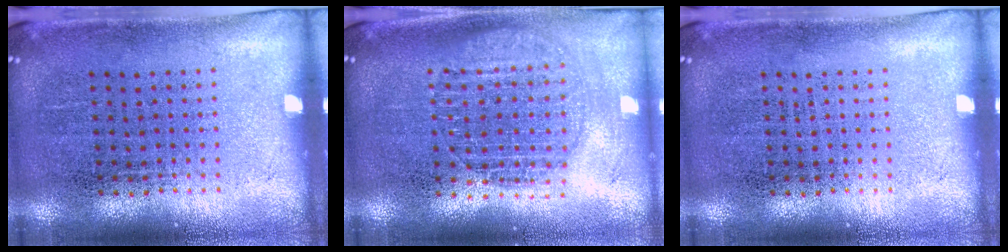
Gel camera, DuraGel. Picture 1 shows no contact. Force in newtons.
{"total": 1.8, "press": 1.5, "slide": 1.0}
{"total": 0.0}